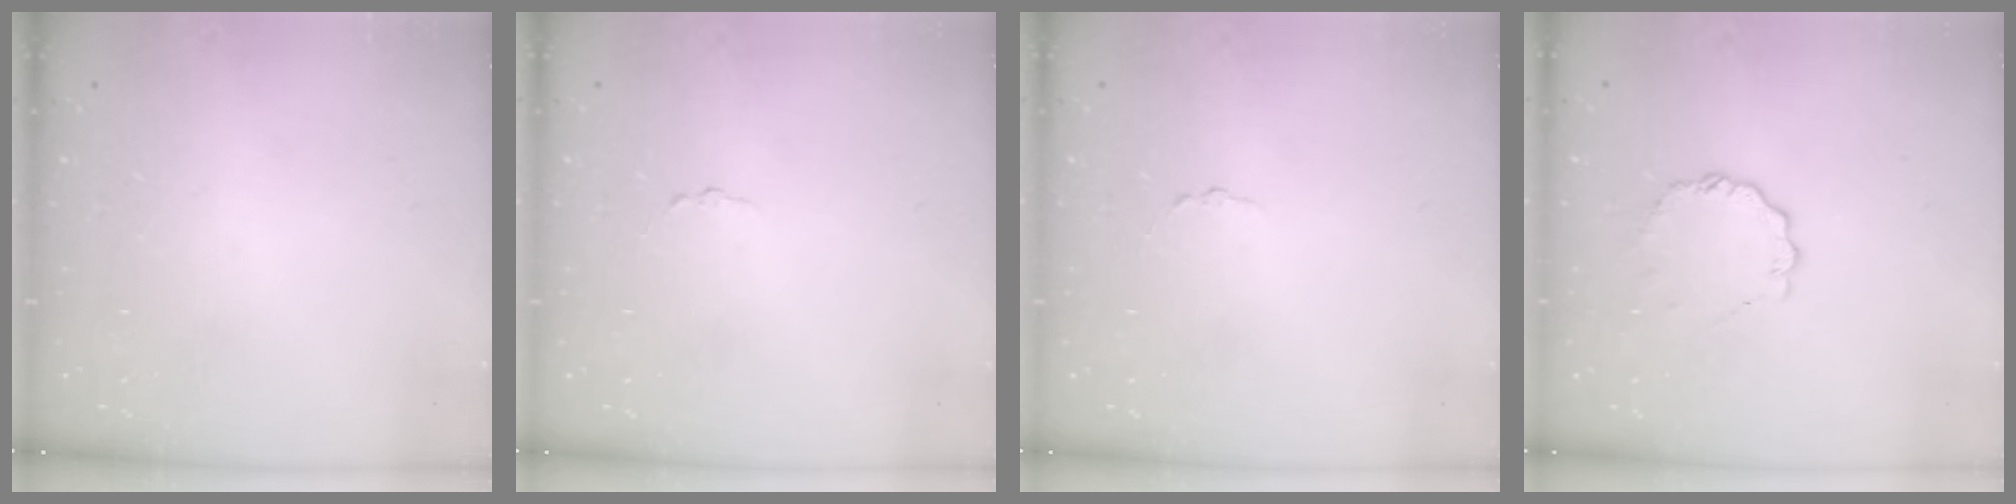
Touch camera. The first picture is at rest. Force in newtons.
{"total": 1.6, "press": 1.6, "slide": 0.1}
{"total": 1.6, "press": 1.6, "slide": 0.1}
{"total": 6.3, "press": 6.3, "slide": 0.5}